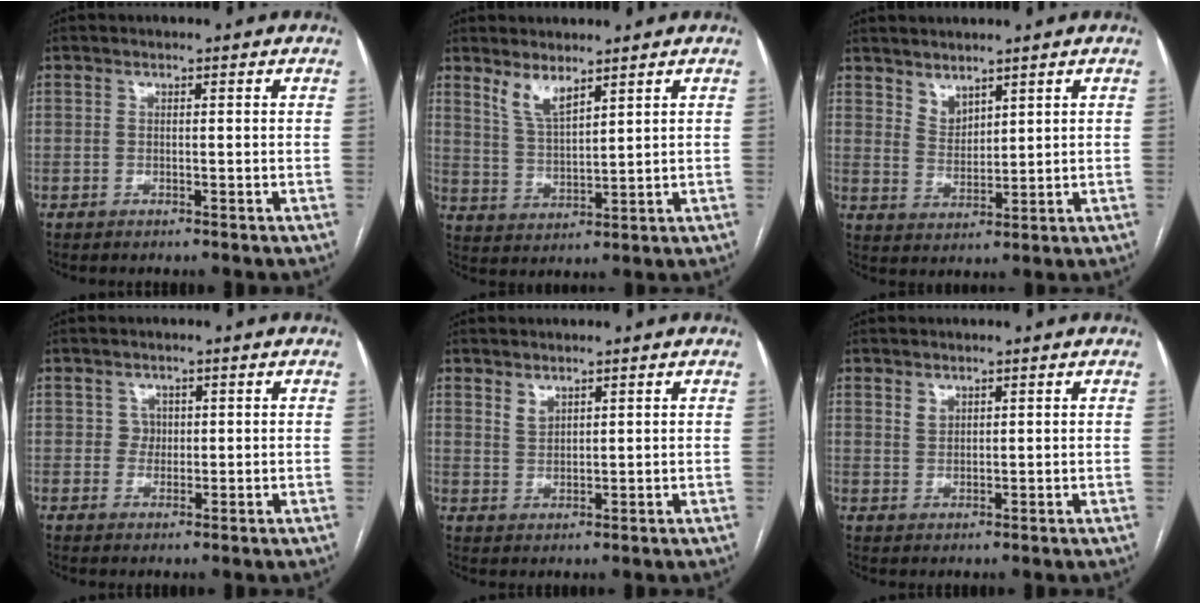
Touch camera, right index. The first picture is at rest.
{"total": 5.0, "force": [3.8, 1.2, 3.0], "torque": [-0.063, -0.009, 0.082]}
{"total": 3.7, "force": [3.1, 1.8, 1.1], "torque": [-0.020, -0.001, 0.071]}
{"total": 1.8, "force": [0.5, 1.7, 0.3], "torque": [0.003, 0.002, 0.007]}
{"total": 2.3, "force": [1.8, 1.1, 0.9], "torque": [-0.017, -0.002, 0.042]}
{"total": 1.8, "force": [1.2, 1.2, 0.7], "torque": [-0.011, 0.001, 0.026]}